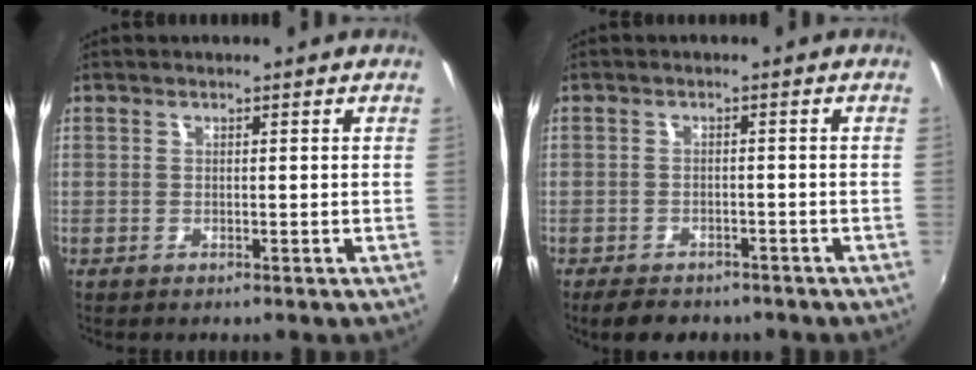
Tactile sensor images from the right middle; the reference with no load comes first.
{"total": 6.0, "force": [-4.7, 2.8, 2.3], "torque": [-0.054, -0.009, -0.070]}